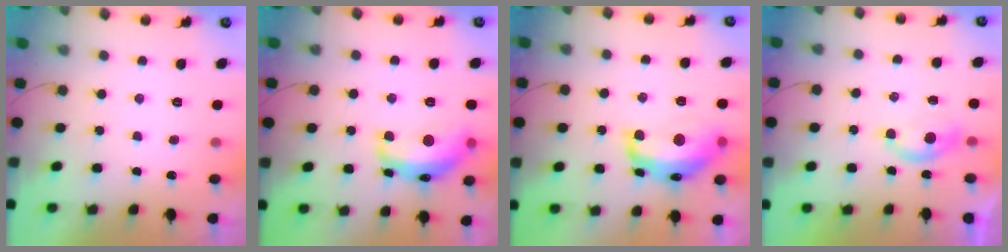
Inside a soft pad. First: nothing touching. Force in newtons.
{"total": 17.9, "press": 17.9, "slide": 0.9}
{"total": 16.1, "press": 16.0, "slide": 1.1}
{"total": 3.6, "press": 3.6, "slide": 0.5}